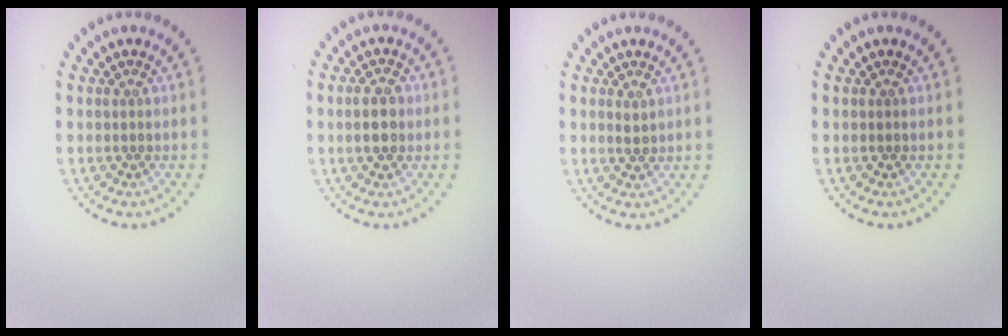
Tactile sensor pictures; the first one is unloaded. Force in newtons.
{"total": 2.7, "press": 2.7, "slide": 0.1}
{"total": 0.9, "press": 0.9, "slide": 0.2}
{"total": 0.0}